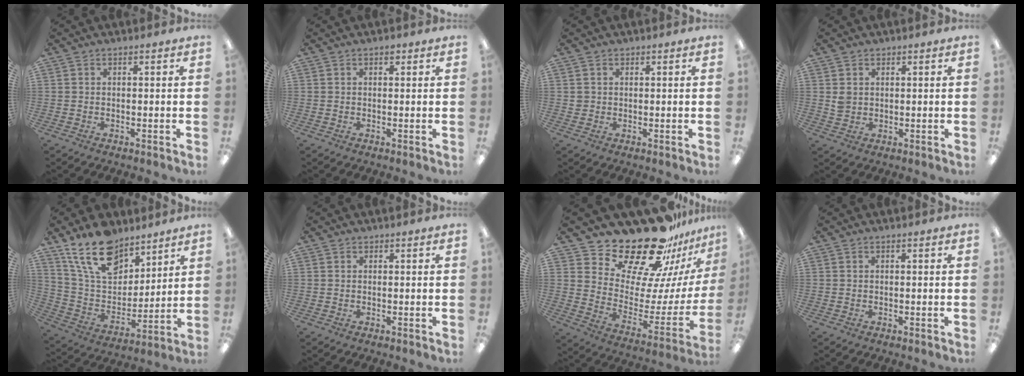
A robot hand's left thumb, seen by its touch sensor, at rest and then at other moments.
{"total": 1.0, "force": [0.6, 0.6, 0.5], "torque": [-0.003, -0.001, 0.010]}
{"total": 1.5, "force": [0.5, 1.4, 0.0], "torque": [-0.002, 0.004, 0.008]}
{"total": 2.5, "force": [0.9, 2.2, 0.5], "torque": [-0.006, -0.001, 0.016]}
{"total": 18.0, "force": [12.5, 9.7, 8.6], "torque": [-0.169, -0.056, 0.234]}
{"total": 0.0}
{"total": 24.4, "force": [20.7, 8.8, 9.5], "torque": [-0.154, -0.160, 0.366]}
{"total": 0.0}